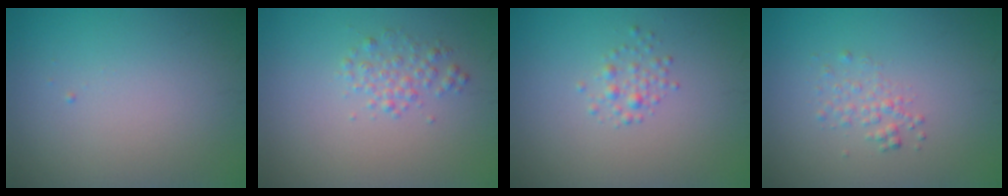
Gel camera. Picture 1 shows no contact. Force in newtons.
{"total": 1.7, "press": 1.7, "slide": 0.0}
{"total": 1.3, "press": 1.3, "slide": 0.0}
{"total": 1.4, "press": 1.4, "slide": 0.1}